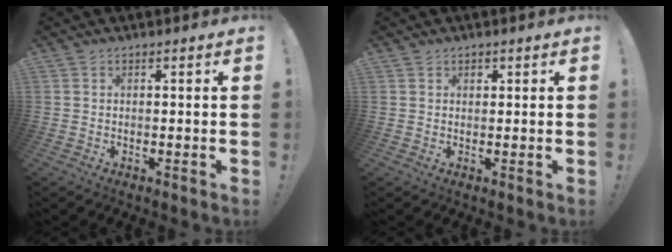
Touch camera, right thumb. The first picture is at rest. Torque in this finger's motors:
{"motor_torque": [-0.01, 0.19, 0.07, -0.13, 0.00]}